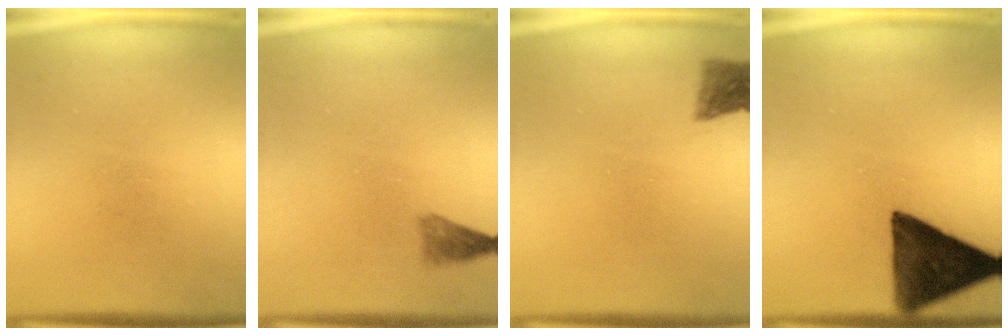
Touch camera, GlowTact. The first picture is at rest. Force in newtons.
{"total": 1.7}
{"total": 2.8}
{"total": 13.1}